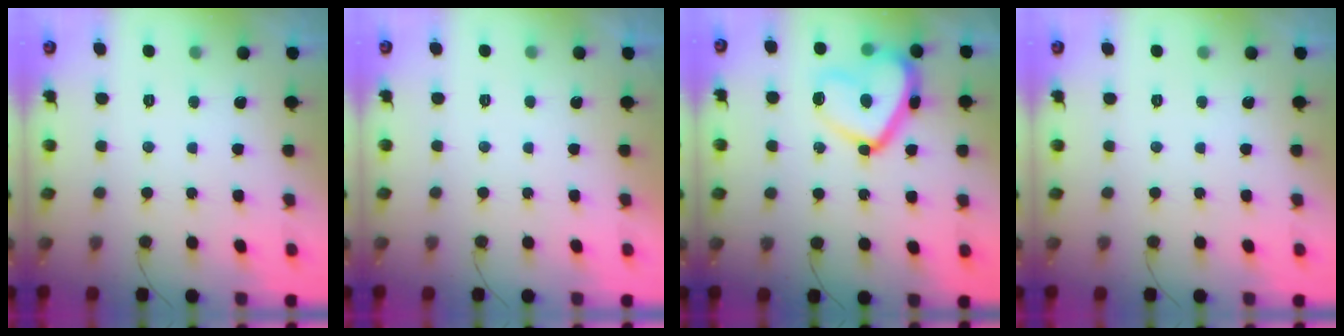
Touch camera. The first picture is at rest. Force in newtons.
{"total": 2.3, "press": 2.3, "slide": 0.3}
{"total": 16.4, "press": 16.4, "slide": 1.6}
{"total": 0.0}